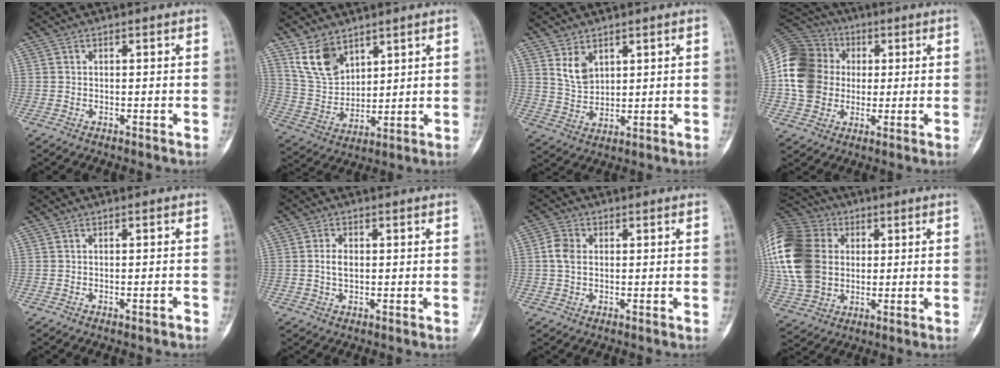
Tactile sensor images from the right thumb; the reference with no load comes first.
{"total": 10.2, "force": [6.6, 6.0, 5.0], "torque": [-0.081, -0.031, 0.144]}
{"total": 5.3, "force": [2.9, 3.3, 2.9], "torque": [-0.042, -0.023, 0.065]}
{"total": 17.5, "force": [0.5, 15.2, 8.7], "torque": [-0.166, 0.030, 0.009]}
{"total": 1.2, "force": [-0.9, 0.2, 0.8], "torque": [-0.014, 0.010, -0.008]}
{"total": 2.9, "force": [0.1, 1.8, 2.3], "torque": [-0.039, 0.003, 0.001]}
{"total": 3.9, "force": [0.3, 2.9, 2.7], "torque": [-0.057, 0.007, 0.001]}
{"total": 22.9, "force": [2.8, 17.8, 14.2], "torque": [-0.318, 0.017, 0.057]}